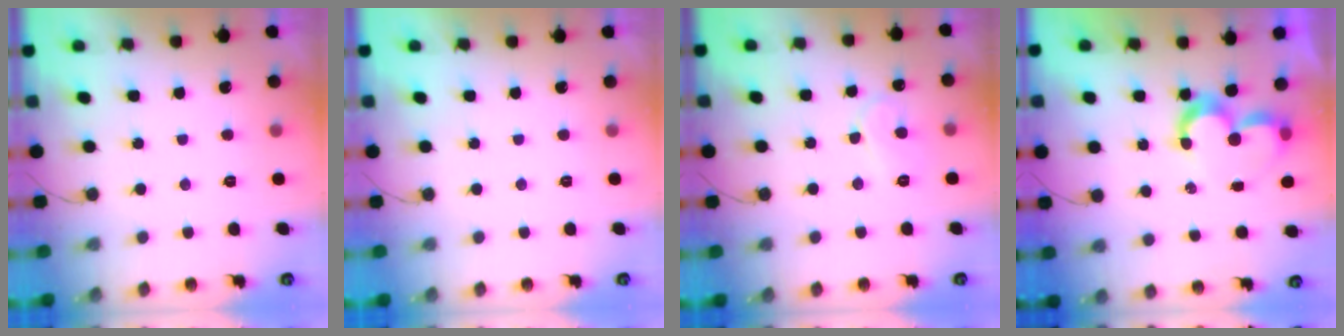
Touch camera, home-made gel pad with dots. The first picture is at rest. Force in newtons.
{"total": 1.8, "press": 1.8, "slide": 0.1}
{"total": 7.5, "press": 7.5, "slide": 0.5}
{"total": 8.6, "press": 8.5, "slide": 0.8}